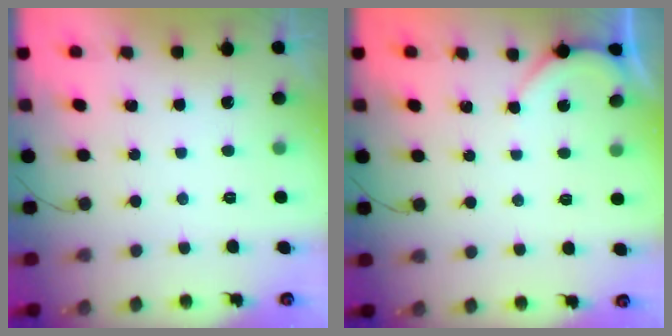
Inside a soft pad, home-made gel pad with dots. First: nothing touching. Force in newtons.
{"total": 2.3, "press": 2.3, "slide": 0.4}